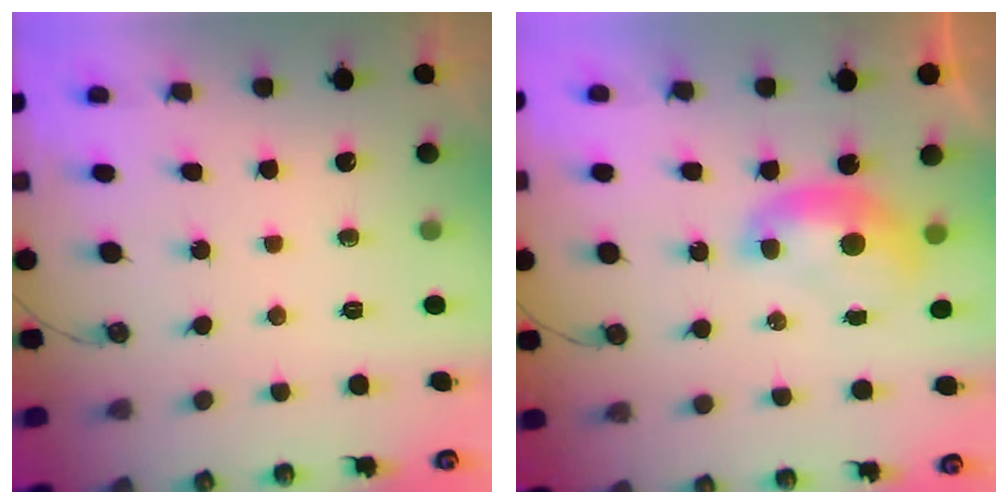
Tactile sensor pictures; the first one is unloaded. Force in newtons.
{"total": 1.3, "press": 1.3, "slide": 0.1}